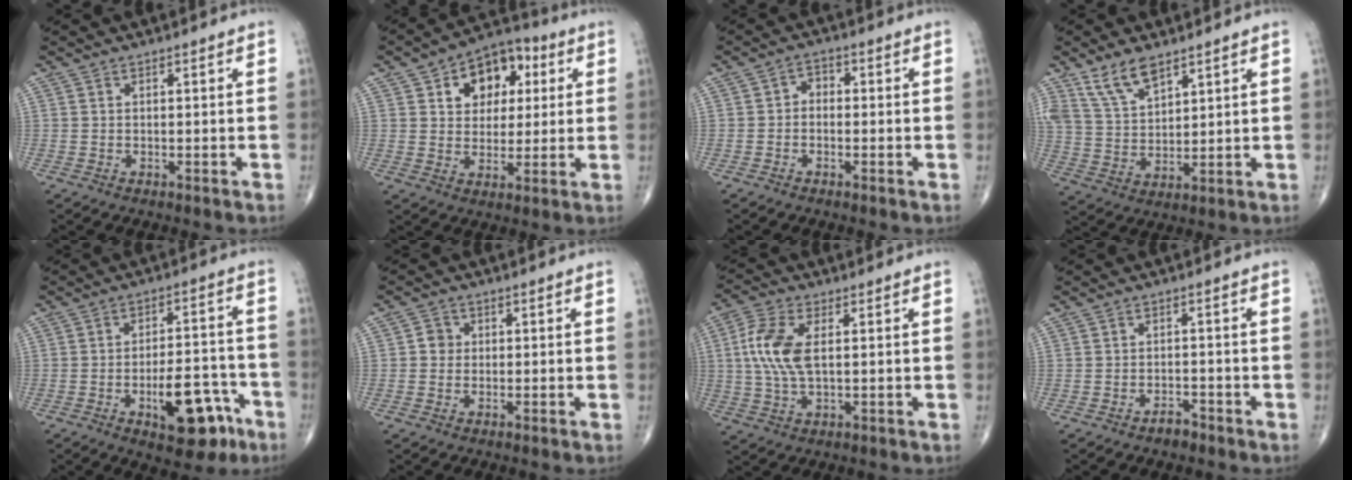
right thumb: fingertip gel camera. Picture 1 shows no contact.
{"total": 12.6, "force": [4.3, 9.0, 7.7], "torque": [-0.061, 0.006, 0.061]}
{"total": 2.6, "force": [-0.5, 2.1, 1.5], "torque": [-0.004, 0.016, -0.024]}
{"total": 8.6, "force": [6.0, 3.8, 4.8], "torque": [-0.081, -0.027, 0.126]}
{"total": 13.4, "force": [-5.9, 6.1, 10.4], "torque": [-0.125, 0.042, -0.078]}
{"total": 2.4, "force": [0.1, 2.3, 0.8], "torque": [0.003, 0.006, -0.004]}
{"total": 9.6, "force": [1.4, 4.7, 8.2], "torque": [-0.190, 0.005, 0.027]}
{"total": 2.2, "force": [-1.7, 1.0, 0.9], "torque": [-0.013, 0.009, -0.028]}